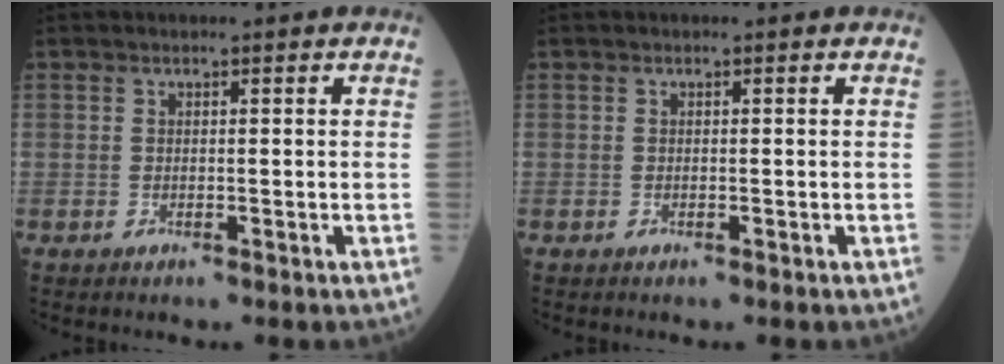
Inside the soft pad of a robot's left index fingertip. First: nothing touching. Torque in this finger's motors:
{"motor_torque": [-0.02, 0.01, 0.00, 0.00]}